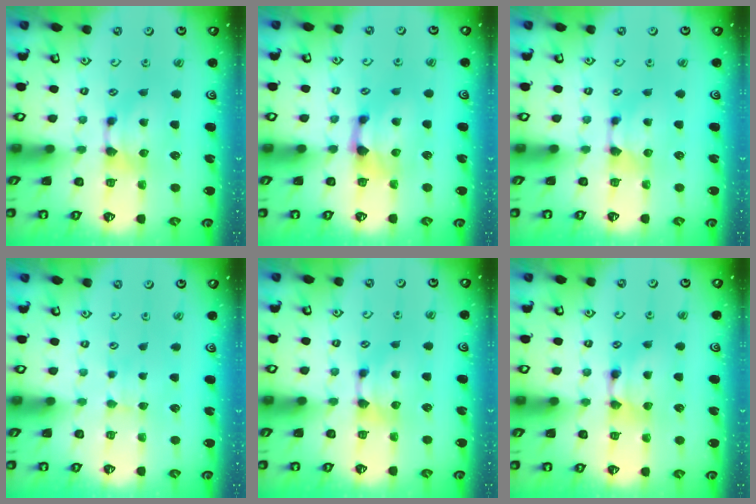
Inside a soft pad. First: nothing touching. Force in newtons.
{"total": 1.7, "press": 1.1, "slide": 1.3}
{"total": 0.0}
{"total": 2.3, "press": 2.3, "slide": 0.4}
{"total": 0.0}
{"total": 1.7, "press": 1.7, "slide": 0.2}